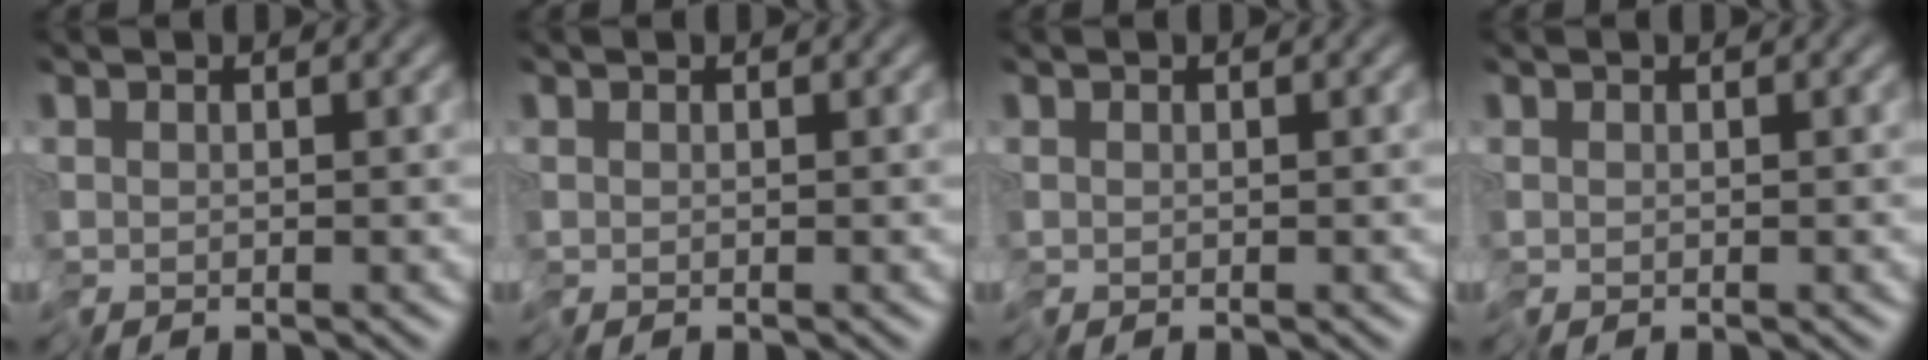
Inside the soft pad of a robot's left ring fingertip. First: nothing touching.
{"total": 0.0}
{"total": 0.0}
{"total": 0.0}